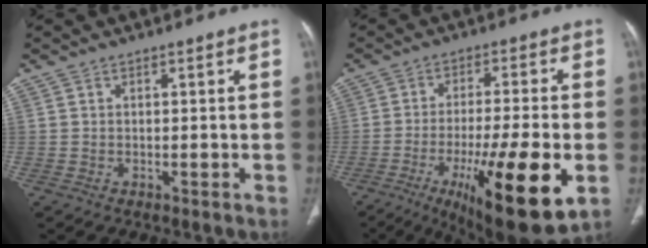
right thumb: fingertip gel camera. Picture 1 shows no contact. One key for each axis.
{"total": 20.2, "fx": -7.1, "fy": 4.4, "fz": 18.4, "tx": -0.275, "ty": -0.007, "tz": -0.099}